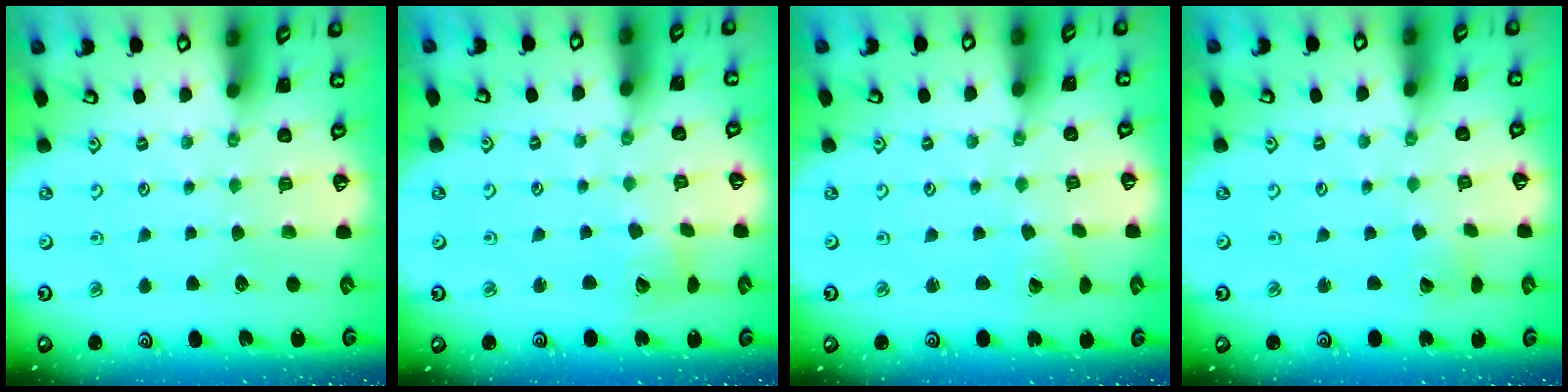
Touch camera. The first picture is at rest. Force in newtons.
{"total": 5.5, "press": 5.4, "slide": 0.8}
{"total": 1.7, "press": 1.7, "slide": 0.1}
{"total": 2.6, "press": 2.6, "slide": 0.1}